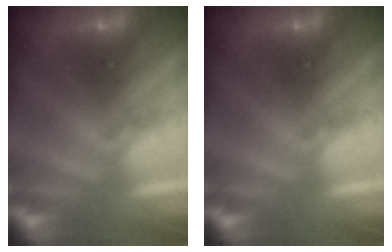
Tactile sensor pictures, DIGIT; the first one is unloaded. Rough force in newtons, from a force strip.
{"total": 0.0}